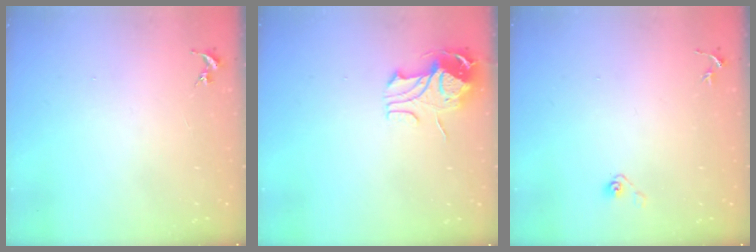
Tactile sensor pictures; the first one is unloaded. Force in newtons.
{"total": 10.0, "press": 9.9, "slide": 0.6}
{"total": 3.7, "press": 3.2, "slide": 1.9}